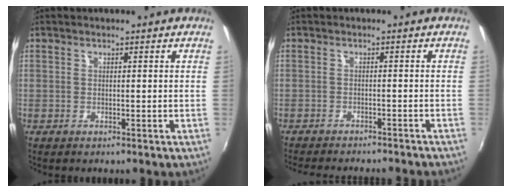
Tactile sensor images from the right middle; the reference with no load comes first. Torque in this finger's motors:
{"motor_torque": [0.16, -0.35, 0.10, 0.05]}